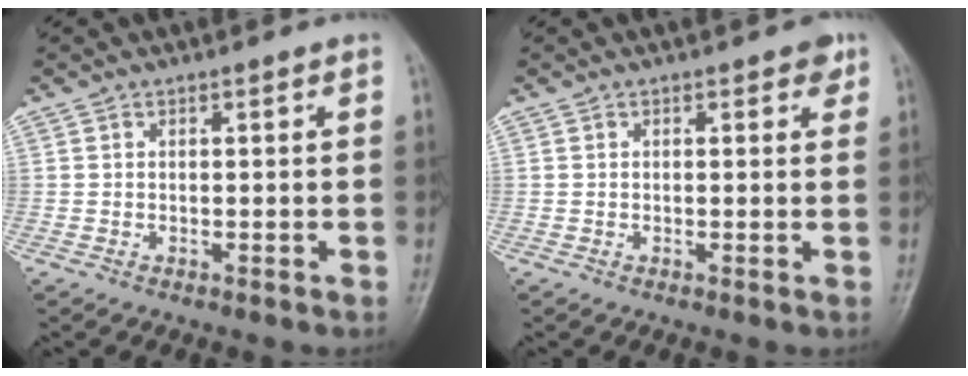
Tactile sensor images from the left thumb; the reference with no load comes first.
{"total": 1.6, "force": [1.0, 0.9, 0.9], "torque": [0.002, -0.002, 0.007]}